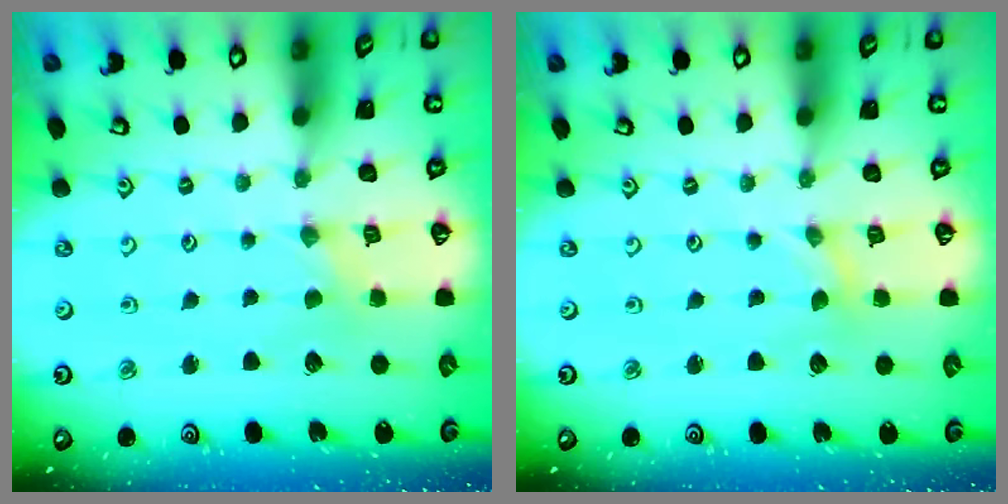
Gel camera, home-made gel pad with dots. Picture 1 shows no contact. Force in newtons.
{"total": 0.0}